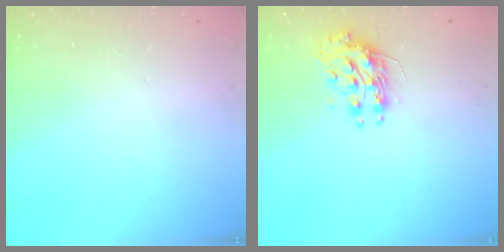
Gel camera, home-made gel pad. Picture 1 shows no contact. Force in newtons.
{"total": 10.5, "press": 10.5, "slide": 0.3}